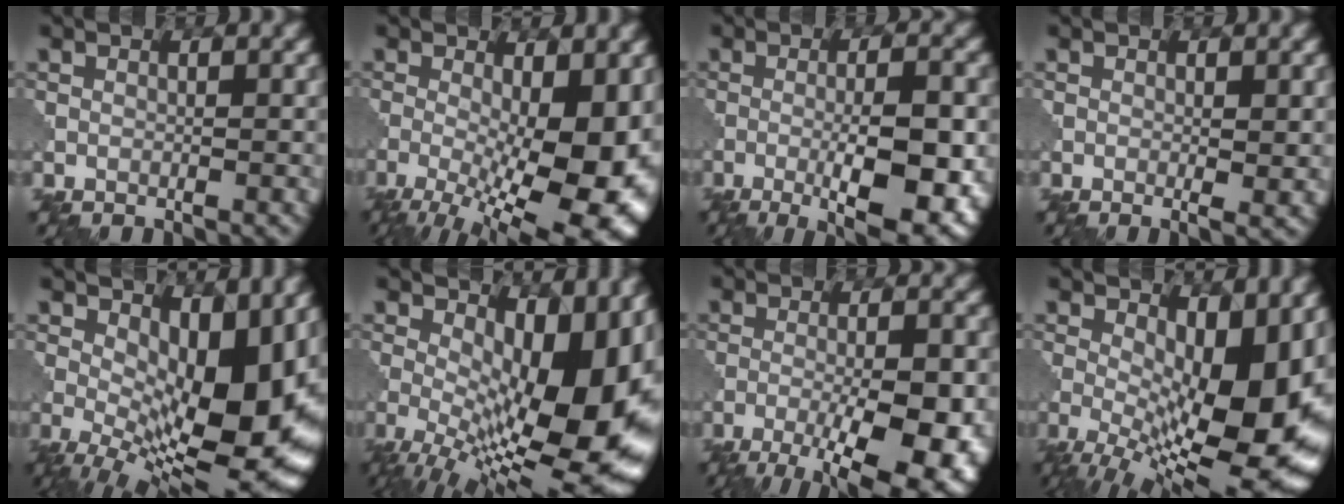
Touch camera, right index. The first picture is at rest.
{"total": 14.9, "force": [-3.2, 6.1, 13.2], "torque": [-0.200, -0.023, -0.034]}
{"total": 9.7, "force": [-2.8, 2.5, 8.9], "torque": [-0.132, -0.005, -0.039]}
{"total": 1.5, "force": [0.0, 0.3, 1.5], "torque": [-0.021, -0.006, -0.003]}
{"total": 13.7, "force": [0.4, 6.0, 12.4], "torque": [-0.169, -0.008, 0.010]}
{"total": 15.8, "force": [-0.1, 7.6, 13.9], "torque": [-0.182, -0.018, 0.015]}
{"total": 12.0, "force": [-5.3, 3.8, 10.1], "torque": [-0.154, -0.011, -0.073]}
{"total": 14.5, "force": [-1.1, 6.3, 13.0], "torque": [-0.190, -0.006, -0.013]}